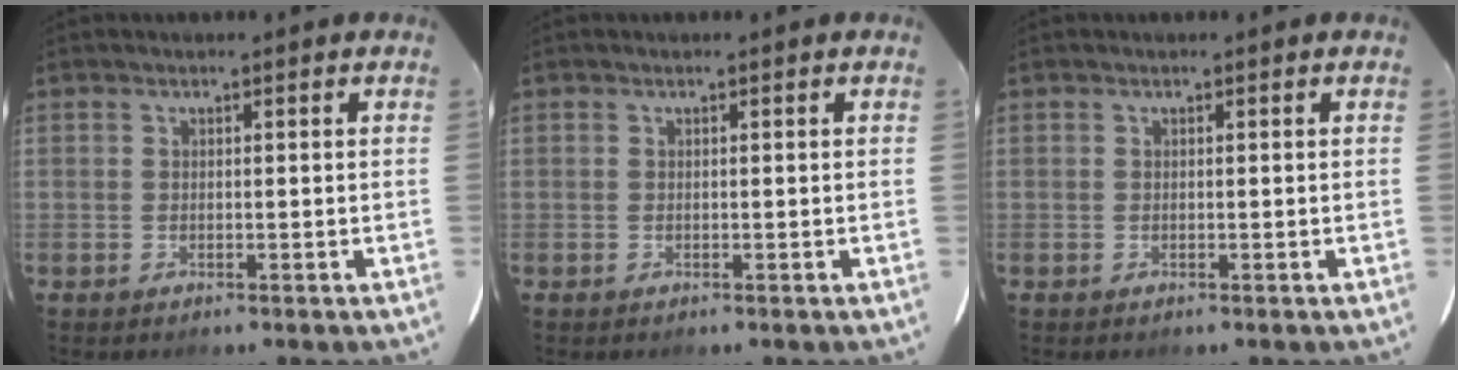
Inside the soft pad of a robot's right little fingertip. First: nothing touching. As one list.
[{"total": 0.0}, {"total": 0.0}]